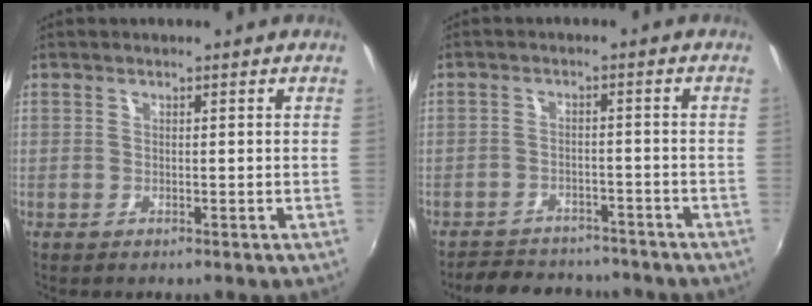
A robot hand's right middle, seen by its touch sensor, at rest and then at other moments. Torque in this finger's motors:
{"motor_torque": [0.16, -0.18, 0.04, 0.03]}